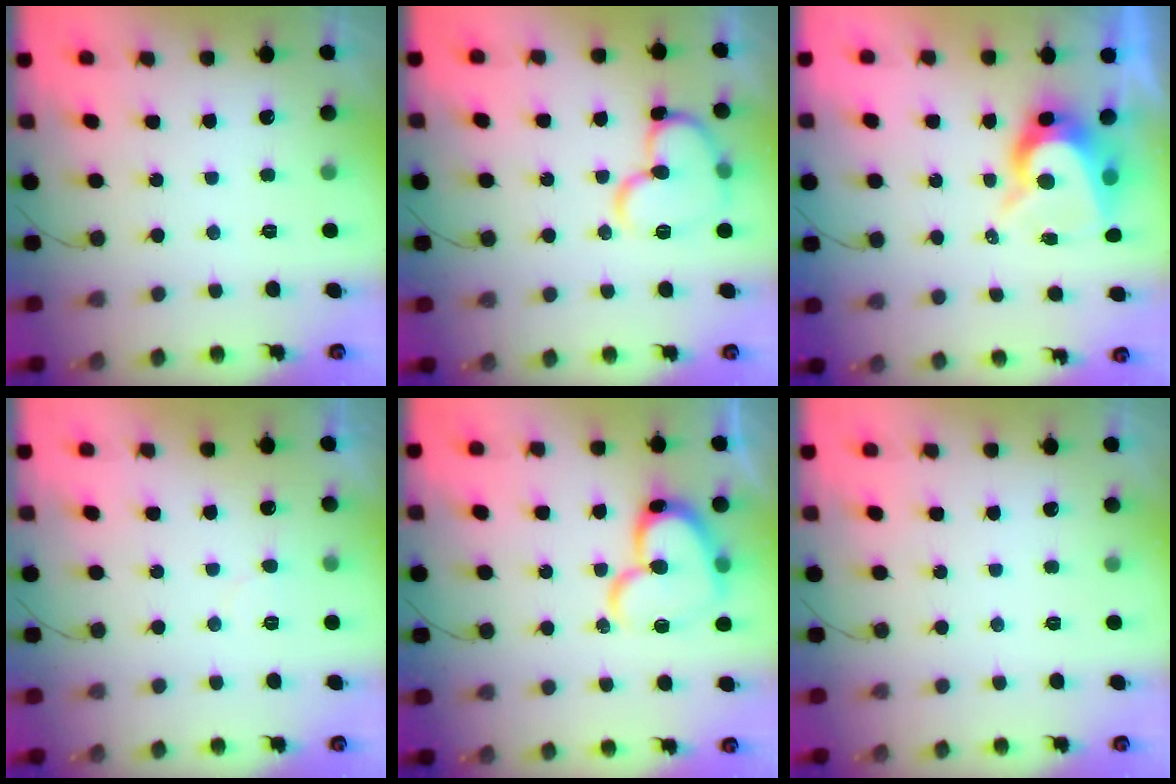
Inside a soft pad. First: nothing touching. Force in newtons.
{"total": 14.1, "press": 13.9, "slide": 2.5}
{"total": 8.7, "press": 8.6, "slide": 0.9}
{"total": 4.6, "press": 4.6, "slide": 0.3}
{"total": 16.3, "press": 16.3, "slide": 1.3}
{"total": 0.0}